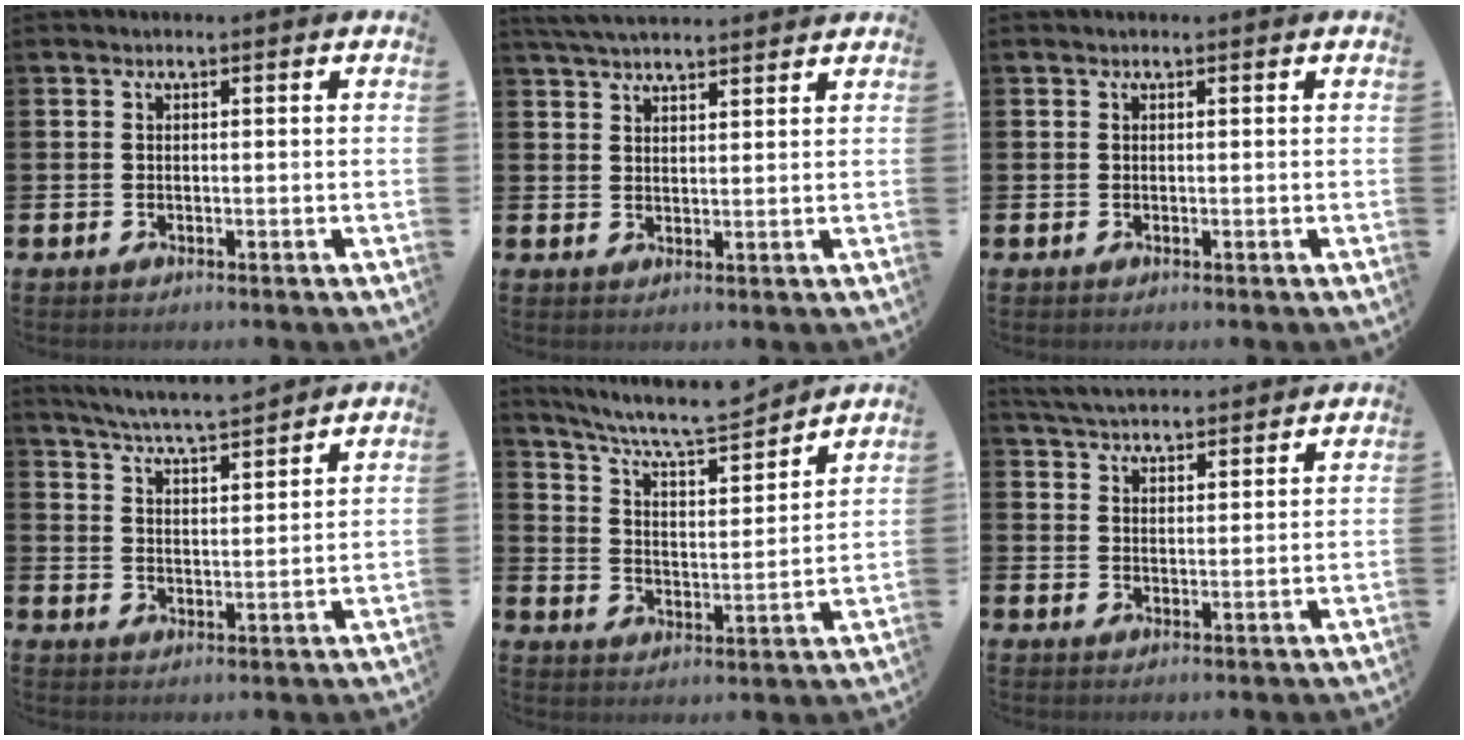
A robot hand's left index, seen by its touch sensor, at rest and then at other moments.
{"total": 4.4, "force": [4.3, 0.5, 0.9], "torque": [-0.025, -0.015, 0.079]}
{"total": 0.0}
{"total": 5.9, "force": [5.8, -0.3, 1.1], "torque": [-0.042, -0.037, 0.102]}
{"total": 8.6, "force": [8.1, 1.3, 2.7], "torque": [-0.079, -0.057, 0.141]}
{"total": 4.7, "force": [4.7, 0.4, 0.3], "torque": [-0.025, -0.025, 0.086]}